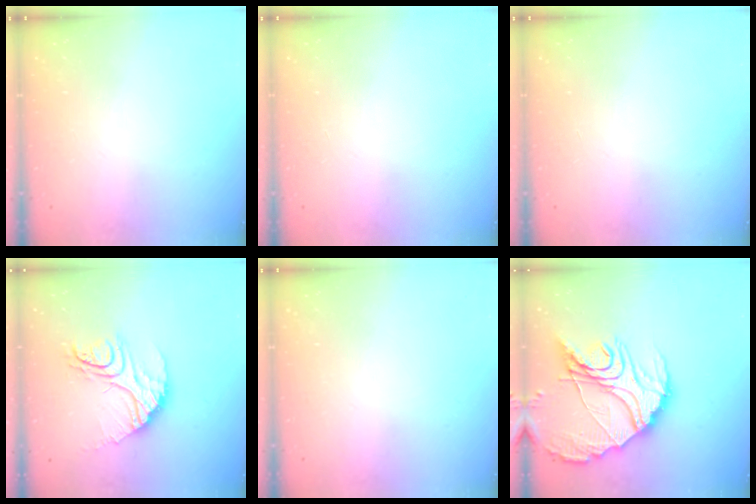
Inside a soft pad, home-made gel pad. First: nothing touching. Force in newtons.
{"total": 0.0}
{"total": 0.0}
{"total": 16.3, "press": 16.2, "slide": 1.9}
{"total": 0.0}
{"total": 22.4, "press": 22.3, "slide": 1.9}